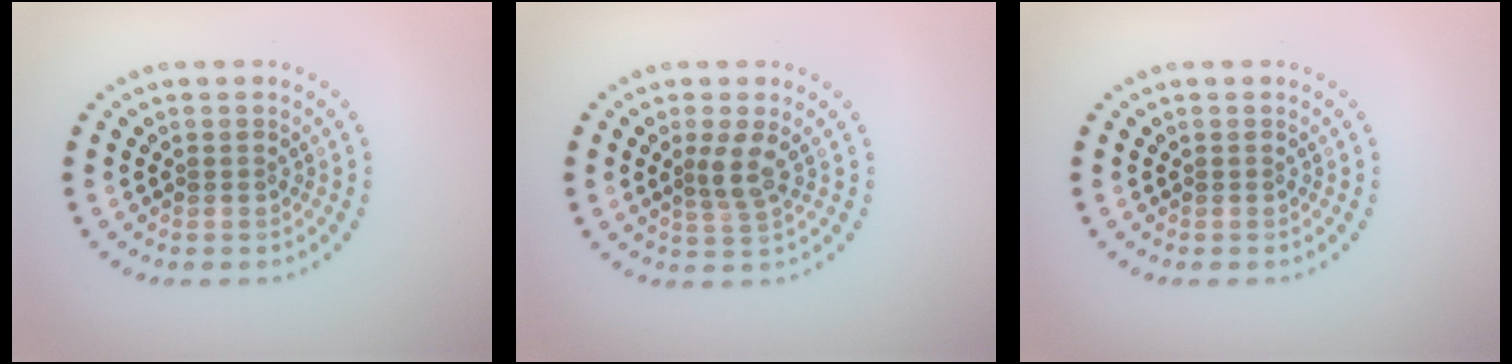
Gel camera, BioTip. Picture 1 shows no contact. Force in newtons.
{"total": 2.2, "press": 1.8, "slide": 1.3}
{"total": 0.0}